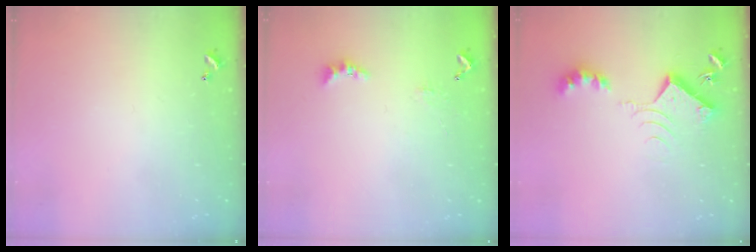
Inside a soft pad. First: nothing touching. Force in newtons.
{"total": 3.9, "press": 3.8, "slide": 0.7}
{"total": 9.0, "press": 9.0, "slide": 0.2}